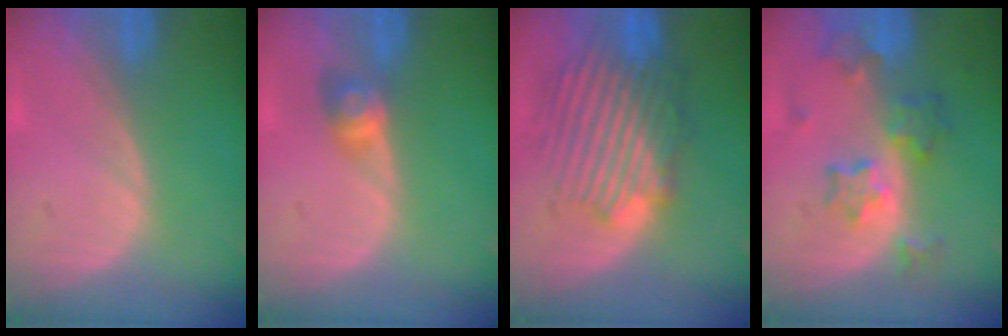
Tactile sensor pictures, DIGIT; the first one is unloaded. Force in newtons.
{"total": 2.9, "press": 2.5, "slide": 1.4}
{"total": 8.6, "press": 8.5, "slide": 1.6}
{"total": 7.2, "press": 6.4, "slide": 3.4}